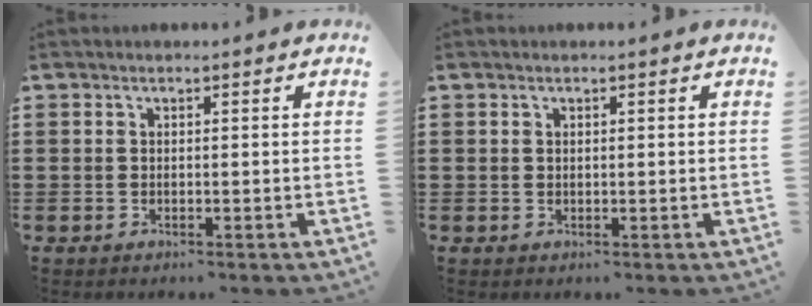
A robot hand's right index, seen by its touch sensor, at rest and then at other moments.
{"total": 0.0}